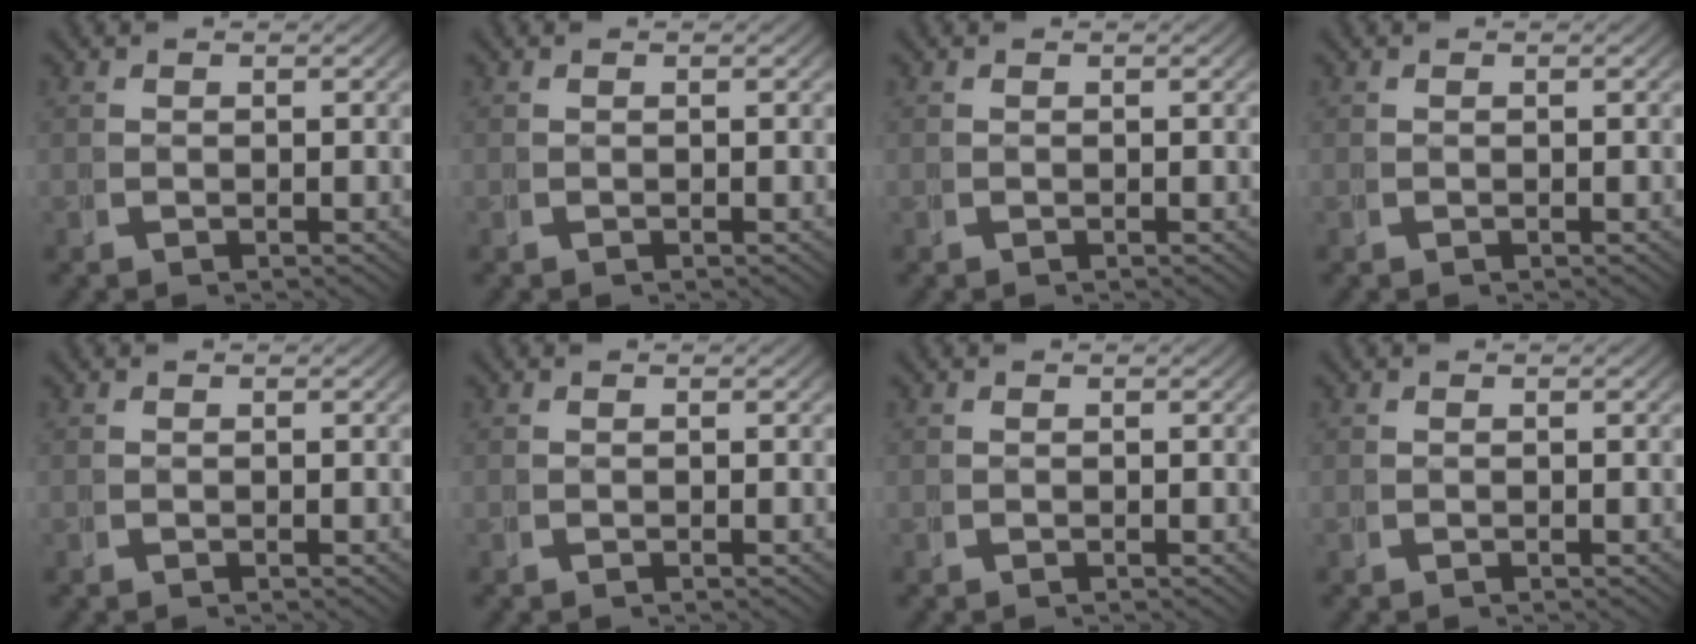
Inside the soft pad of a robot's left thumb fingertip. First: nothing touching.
{"total": 0.0}
{"total": 0.0}
{"total": 0.0}
{"total": 0.0}
{"total": 0.0}
{"total": 0.0}
{"total": 0.0}